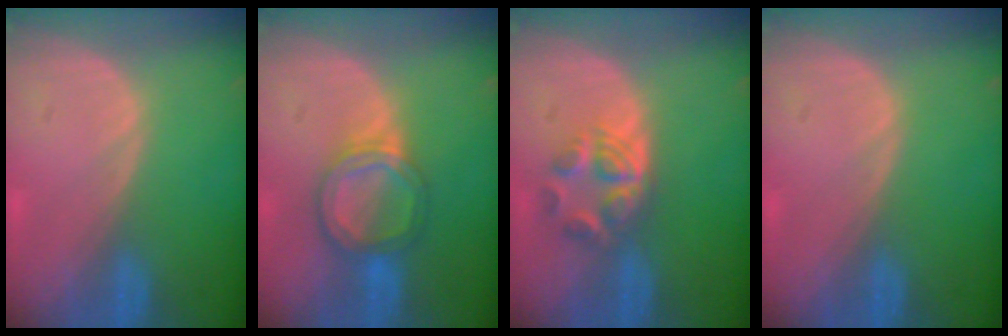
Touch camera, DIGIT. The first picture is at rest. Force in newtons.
{"total": 6.1, "press": 5.5, "slide": 2.7}
{"total": 5.9, "press": 5.0, "slide": 3.3}
{"total": 0.0}